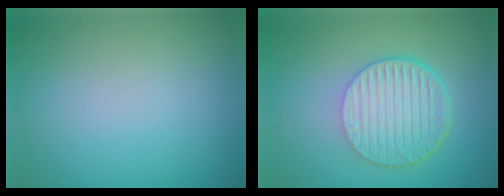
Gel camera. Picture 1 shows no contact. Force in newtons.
{"total": 6.4, "press": 4.4, "slide": 4.7}